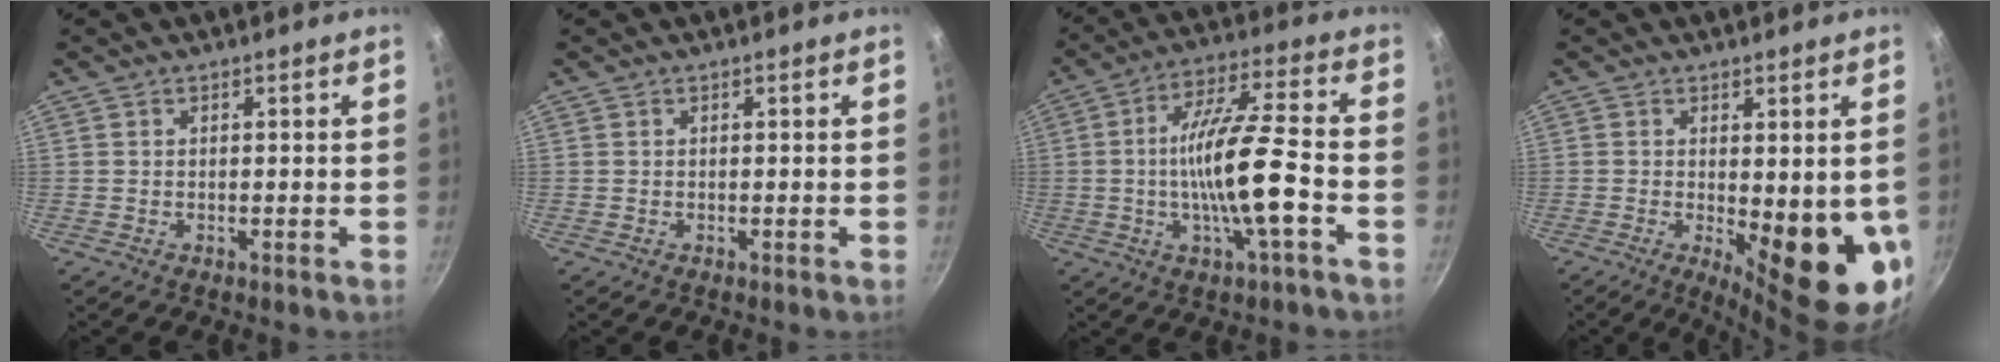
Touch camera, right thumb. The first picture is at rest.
{"total": 0.0}
{"total": 13.8, "force": [-3.0, 2.2, 13.3], "torque": [-0.241, 0.026, -0.057]}
{"total": 14.4, "force": [-1.7, 4.9, 13.4], "torque": [-0.152, -0.029, -0.009]}